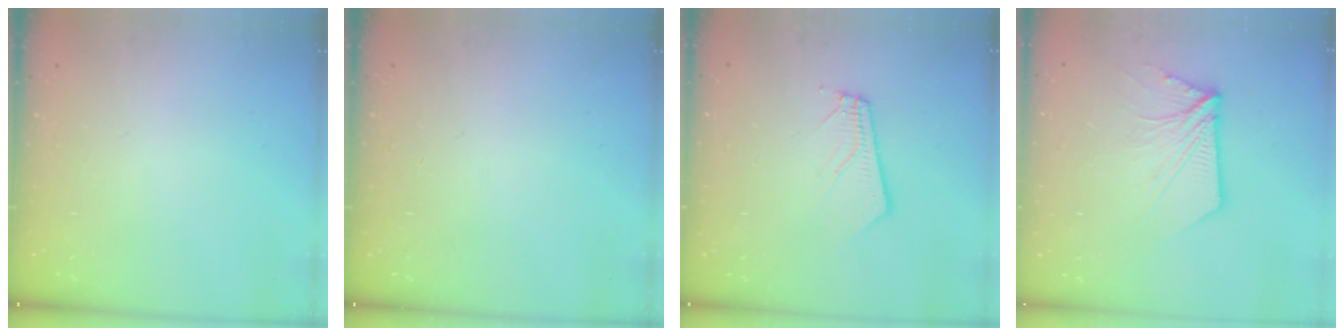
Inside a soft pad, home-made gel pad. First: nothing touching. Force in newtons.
{"total": 0.0}
{"total": 3.7, "press": 3.7, "slide": 0.2}
{"total": 9.8, "press": 9.7, "slide": 0.9}